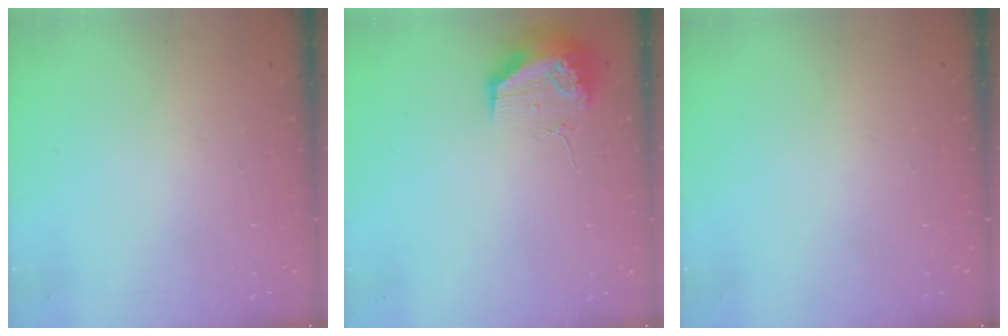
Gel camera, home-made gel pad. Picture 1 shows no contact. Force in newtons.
{"total": 10.6, "press": 10.5, "slide": 1.3}
{"total": 0.0}